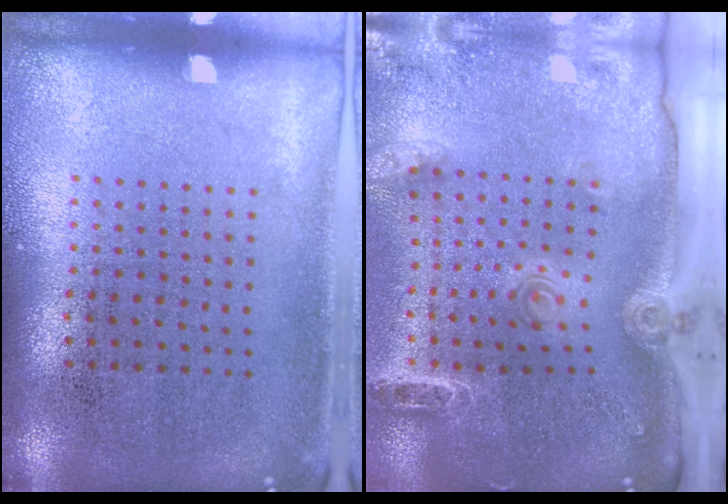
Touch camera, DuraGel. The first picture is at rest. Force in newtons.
{"total": 2.8, "press": 2.1, "slide": 1.9}